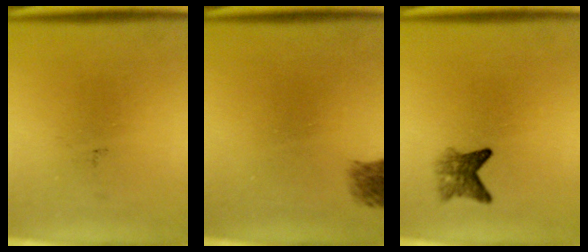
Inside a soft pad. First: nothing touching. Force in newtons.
{"total": 1.9}
{"total": 3.0}